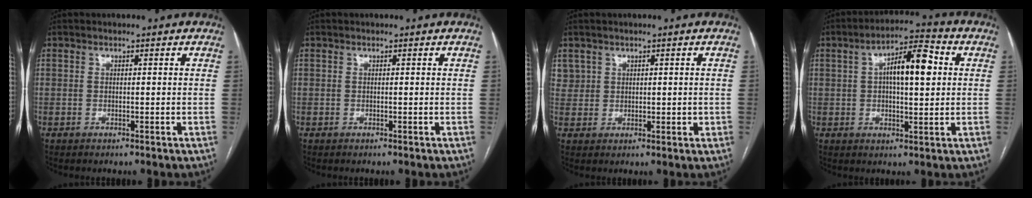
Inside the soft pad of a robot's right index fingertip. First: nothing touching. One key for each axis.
{"total": 0.0}
{"total": 3.2, "fx": 1.5, "fy": 2.8, "fz": 0.7, "tx": -0.012, "ty": 0.009, "tz": 0.037}
{"total": 9.9, "fx": 2.0, "fy": 2.9, "fz": 9.2, "tx": -0.156, "ty": 0.025, "tz": 0.028}